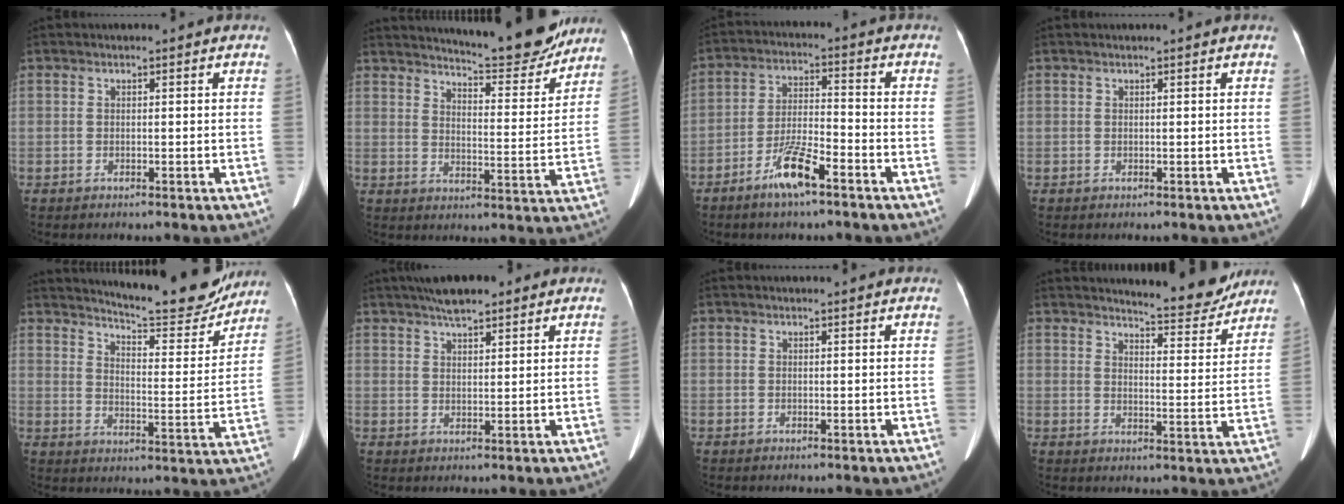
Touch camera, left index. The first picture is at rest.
{"total": 14.7, "force": [13.6, 1.3, 5.5], "torque": [-0.081, -0.030, 0.179]}
{"total": 7.6, "force": [-5.1, 1.0, 5.5], "torque": [-0.117, -0.008, -0.095]}
{"total": 0.6, "force": [0.6, 0.0, 0.2], "torque": [-0.002, 0.010, 0.012]}
{"total": 17.0, "force": [15.8, 1.8, 6.0], "torque": [-0.090, -0.048, 0.205]}
{"total": 5.6, "force": [4.3, 1.4, 3.3], "torque": [-0.059, 0.016, 0.070]}
{"total": 2.0, "force": [1.9, -0.1, 0.5], "torque": [-0.009, 0.012, 0.023]}
{"total": 8.9, "force": [8.5, 0.9, 2.3], "torque": [-0.033, -0.024, 0.106]}